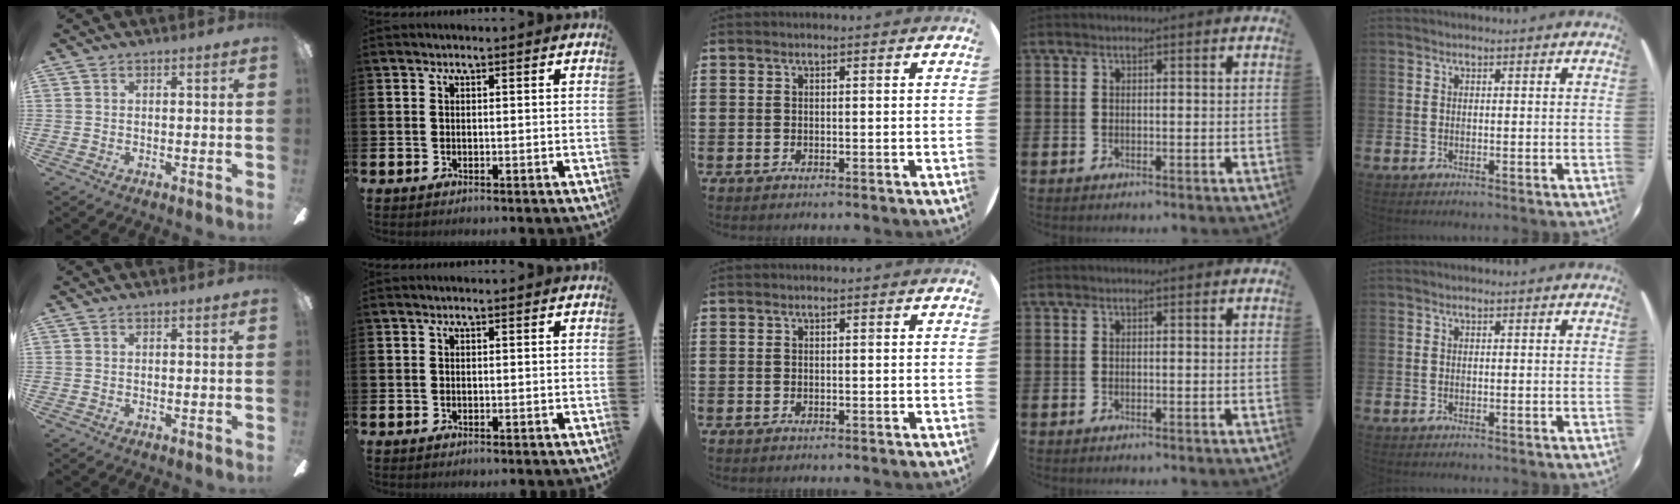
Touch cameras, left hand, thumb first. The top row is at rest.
{}